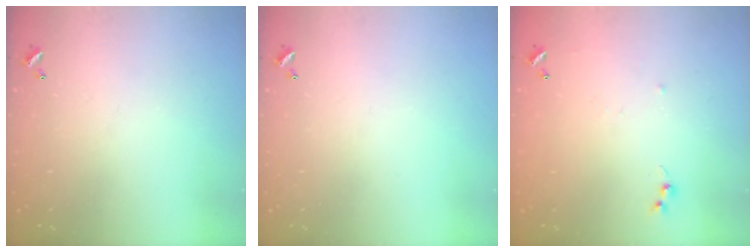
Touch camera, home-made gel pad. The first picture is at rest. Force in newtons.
{"total": 0.0}
{"total": 5.8, "press": 5.7, "slide": 0.8}